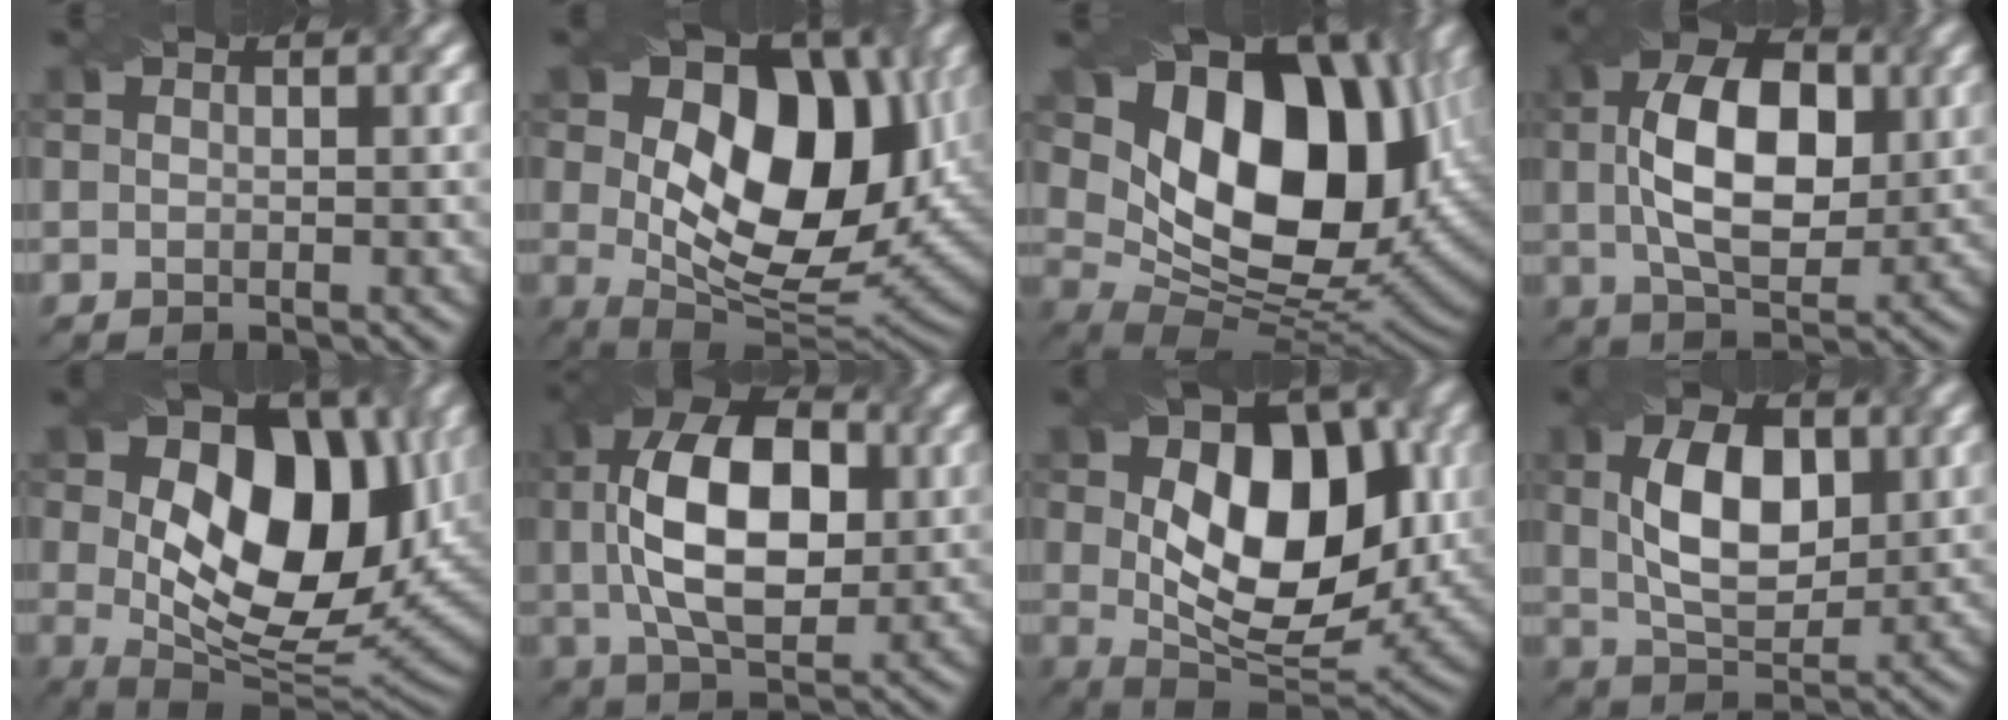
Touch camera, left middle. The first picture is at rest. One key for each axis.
{"total": 12.7, "fx": 1.8, "fy": 7.7, "fz": 9.9, "tx": -0.149, "ty": 0.007, "tz": 0.046}
{"total": 15.3, "fx": 4.0, "fy": 10.0, "fz": 10.9, "tx": -0.160, "ty": 0.016, "tz": 0.087}
{"total": 8.1, "fx": 0.1, "fy": 4.5, "fz": 6.8, "tx": -0.130, "ty": 0.021, "tz": 0.010}
{"total": 12.9, "fx": 2.0, "fy": 7.8, "fz": 10.1, "tx": -0.154, "ty": 0.007, "tz": 0.047}
{"total": 10.2, "fx": 0.2, "fy": 5.7, "fz": 8.5, "tx": -0.170, "ty": 0.026, "tz": 0.011}
{"total": 11.5, "fx": 0.8, "fy": 6.9, "fz": 9.2, "tx": -0.150, "ty": 0.008, "tz": 0.025}
{"total": 5.5, "fx": 0.2, "fy": 3.1, "fz": 4.5, "tx": -0.095, "ty": 0.017, "tz": 0.018}